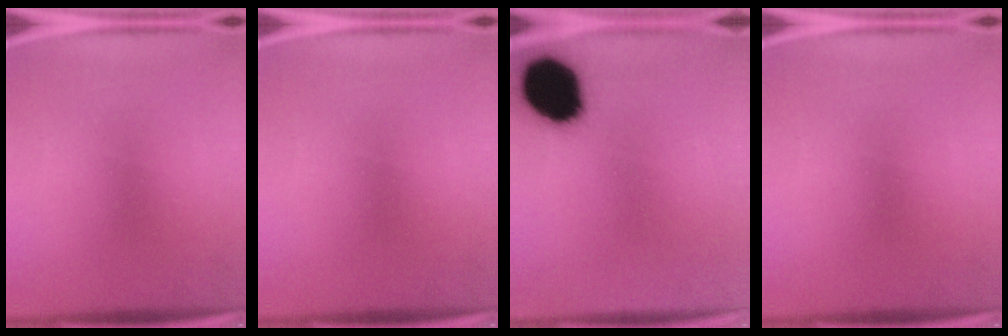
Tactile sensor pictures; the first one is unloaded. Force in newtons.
{"total": 0.0}
{"total": 18.7}
{"total": 0.0}